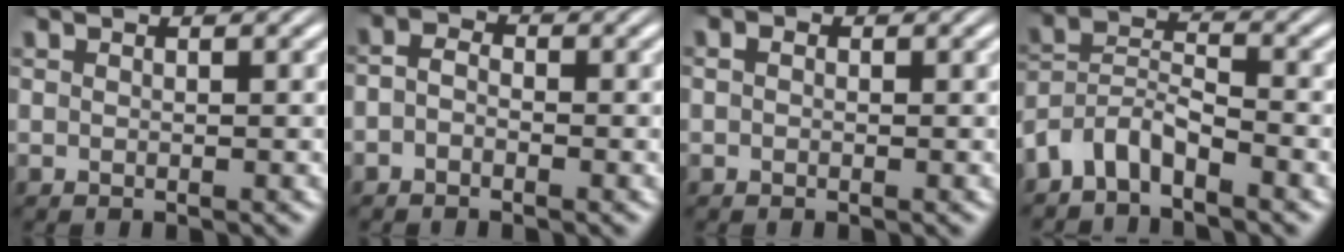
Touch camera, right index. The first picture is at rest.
{"total": 2.1, "force": [-0.9, 1.5, 1.0], "torque": [-0.024, -0.010, -0.018]}
{"total": 0.6, "force": [-0.1, 0.4, 0.4], "torque": [-0.008, -0.005, -0.001]}
{"total": 5.6, "force": [-3.5, 3.6, 2.3], "torque": [-0.058, -0.017, -0.061]}